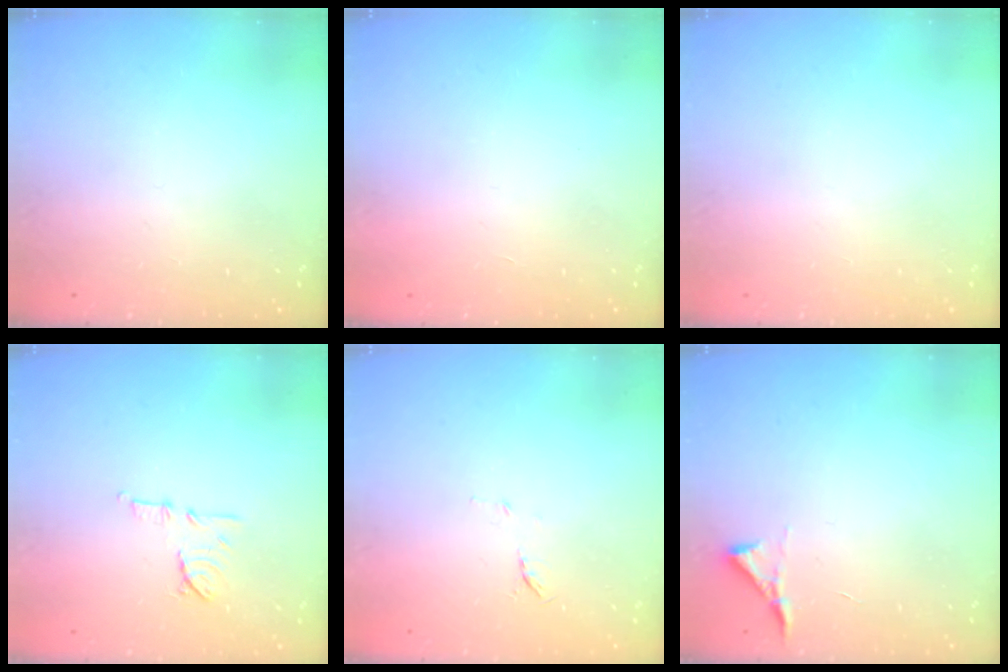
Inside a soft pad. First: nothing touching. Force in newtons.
{"total": 1.6, "press": 1.6, "slide": 0.1}
{"total": 0.0}
{"total": 8.3, "press": 8.3, "slide": 1.1}
{"total": 4.3, "press": 4.1, "slide": 1.3}
{"total": 3.6, "press": 3.6, "slide": 0.5}